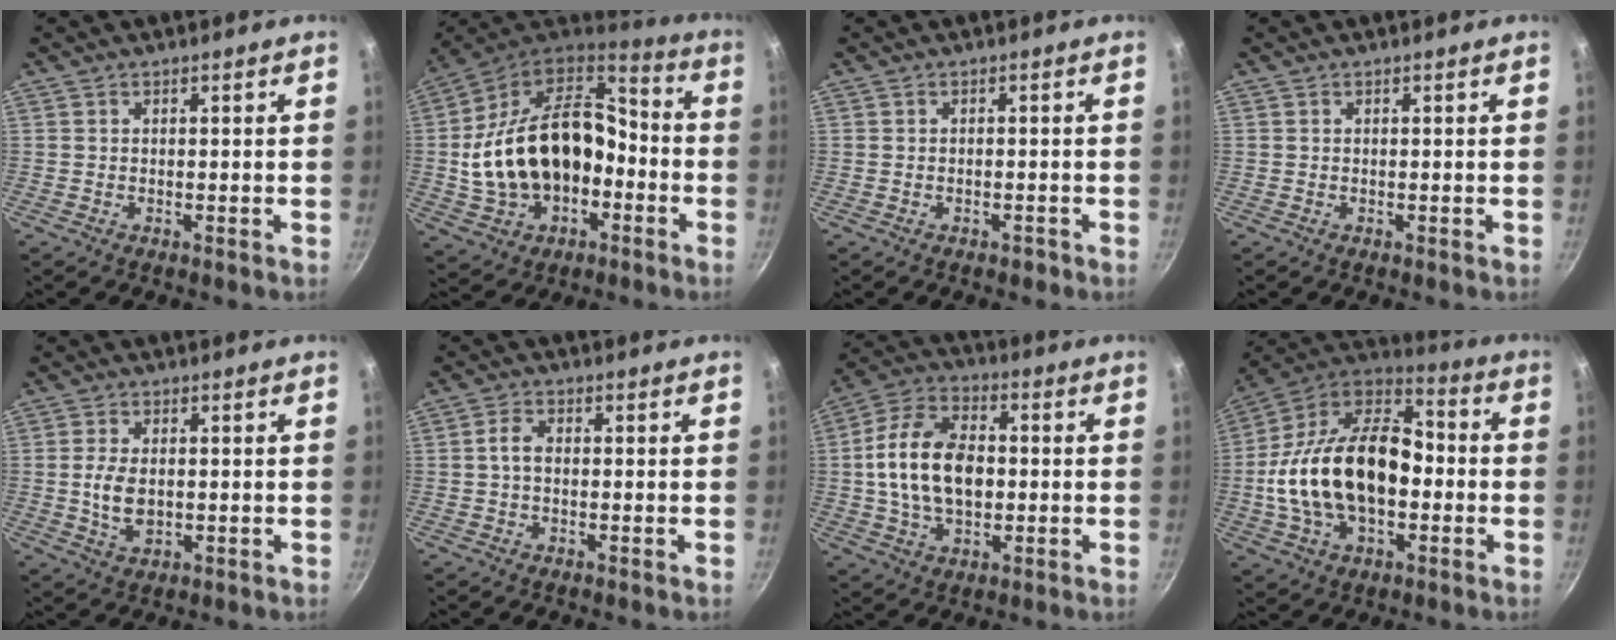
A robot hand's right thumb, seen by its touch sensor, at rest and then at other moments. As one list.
[{"total": 24.6, "force": [-3.6, 16.7, 17.6], "torque": [-0.297, 0.069, -0.051]}, {"total": 1.0, "force": [-0.7, 0.6, 0.4], "torque": [-0.002, 0.011, -0.004]}, {"total": 0.0}, {"total": 6.0, "force": [-0.1, 3.6, 4.8], "torque": [-0.091, 0.000, 0.002]}, {"total": 3.3, "force": [-0.1, 2.1, 2.6], "torque": [-0.051, 0.012, -0.007]}, {"total": 16.1, "force": [0.2, 10.2, 12.5], "torque": [-0.204, 0.023, -0.008]}, {"total": 25.2, "force": [-2.5, 15.8, 19.5], "torque": [-0.333, 0.053, -0.055]}]